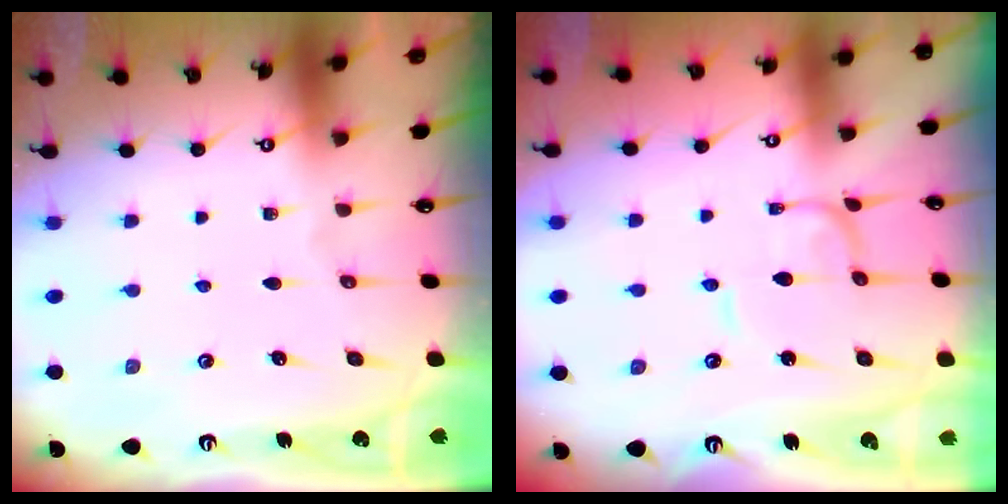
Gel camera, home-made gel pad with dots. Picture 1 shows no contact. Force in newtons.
{"total": 1.8, "press": 1.8, "slide": 0.1}